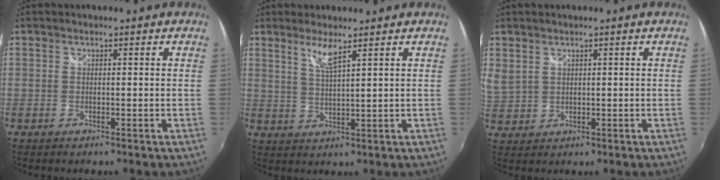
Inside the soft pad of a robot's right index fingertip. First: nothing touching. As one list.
[{"total": 3.9, "force": [2.8, -0.2, 2.7], "torque": [-0.056, -0.007, 0.052]}, {"total": 5.3, "force": [3.0, 3.9, 2.0], "torque": [-0.039, 0.009, 0.070]}]